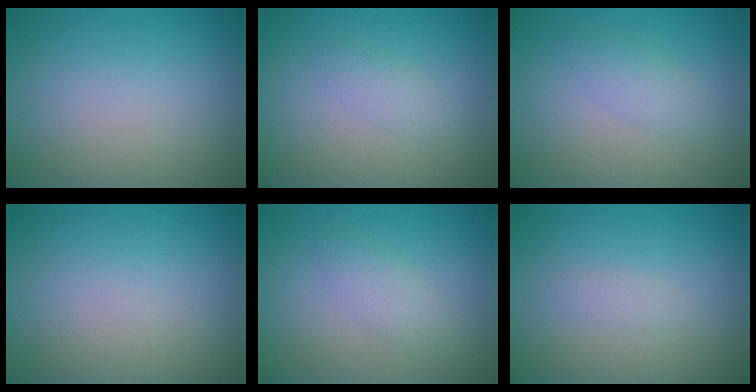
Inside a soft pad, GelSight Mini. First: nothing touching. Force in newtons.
{"total": 1.4, "press": 1.3, "slide": 0.1}
{"total": 1.7, "press": 1.7, "slide": 0.0}
{"total": 0.0}
{"total": 1.8, "press": 1.8, "slide": 0.1}
{"total": 0.8, "press": 0.8, "slide": 0.0}